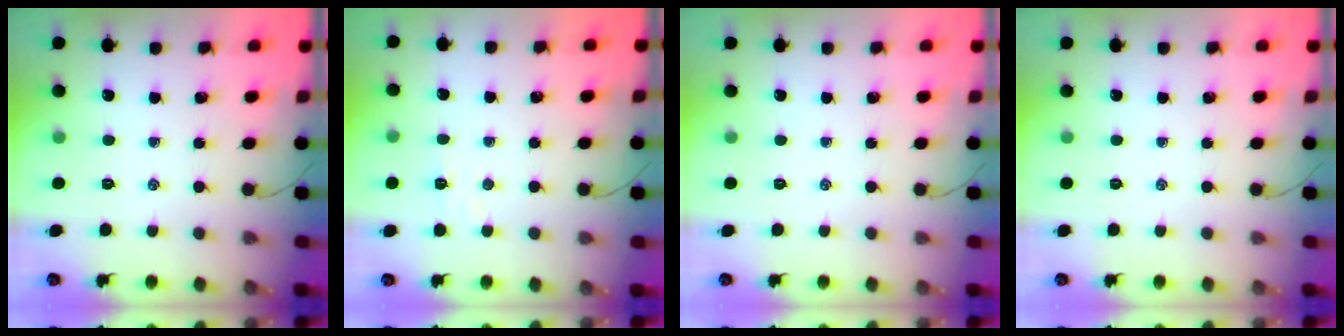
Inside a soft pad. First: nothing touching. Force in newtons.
{"total": 3.0, "press": 2.9, "slide": 0.8}
{"total": 0.0}
{"total": 0.0}